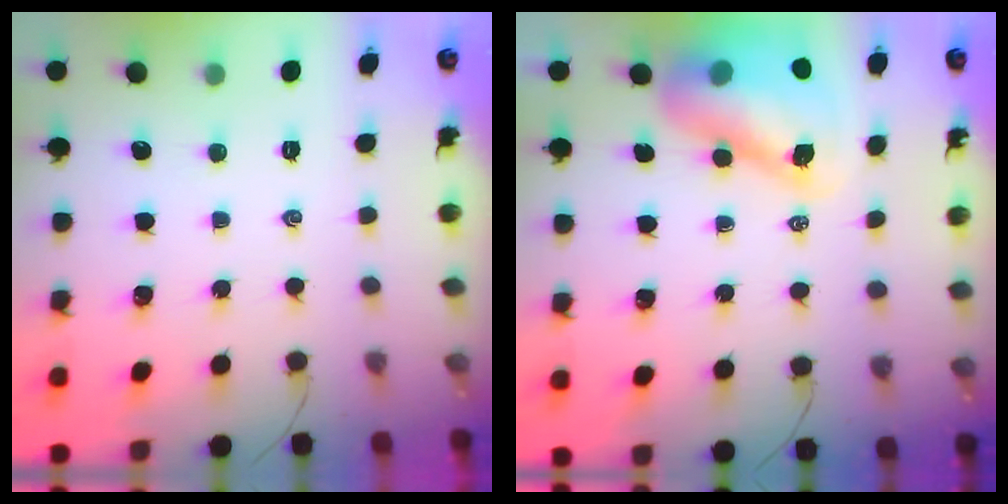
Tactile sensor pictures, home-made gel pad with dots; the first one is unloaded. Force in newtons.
{"total": 12.8, "press": 12.4, "slide": 3.4}